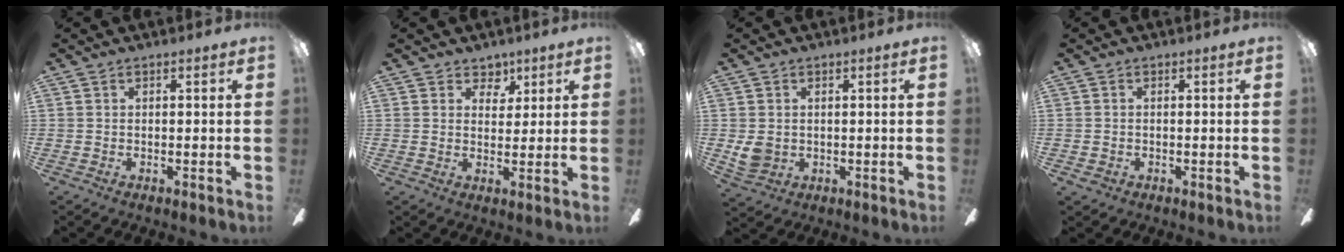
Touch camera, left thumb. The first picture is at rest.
{"total": 4.8, "force": [3.3, 3.5, 0.8], "torque": [0.000, -0.019, 0.055]}
{"total": 4.4, "force": [0.8, 3.8, 1.9], "torque": [-0.037, 0.001, 0.017]}
{"total": 1.1, "force": [-0.4, 1.0, 0.3], "torque": [-0.004, 0.004, -0.009]}